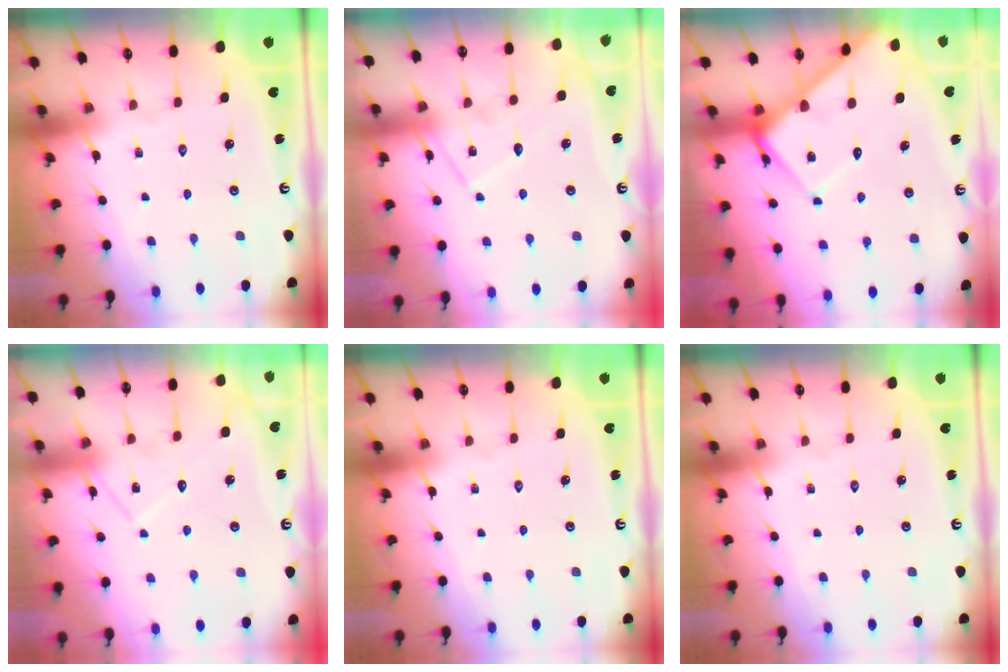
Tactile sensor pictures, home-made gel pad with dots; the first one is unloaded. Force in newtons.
{"total": 10.5, "press": 10.5, "slide": 0.9}
{"total": 9.6, "press": 9.6, "slide": 0.7}
{"total": 11.5, "press": 11.5, "slide": 0.7}
{"total": 0.0}
{"total": 0.0}